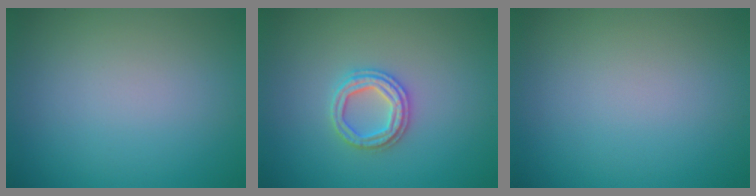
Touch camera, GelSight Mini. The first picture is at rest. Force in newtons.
{"total": 2.4, "press": 2.4, "slide": 0.4}
{"total": 0.0}